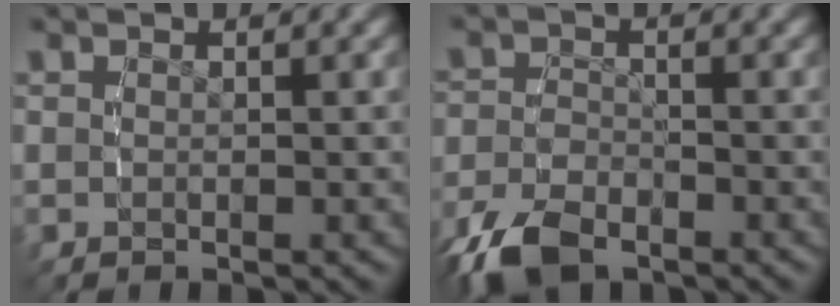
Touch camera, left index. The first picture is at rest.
{"total": 4.2, "force": [-3.1, 1.8, 2.1], "torque": [-0.042, -0.012, -0.051]}